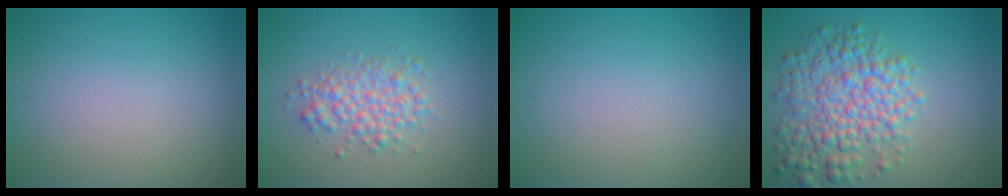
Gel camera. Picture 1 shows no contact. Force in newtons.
{"total": 3.2, "press": 3.2, "slide": 0.1}
{"total": 0.0}
{"total": 6.6, "press": 6.6, "slide": 0.2}